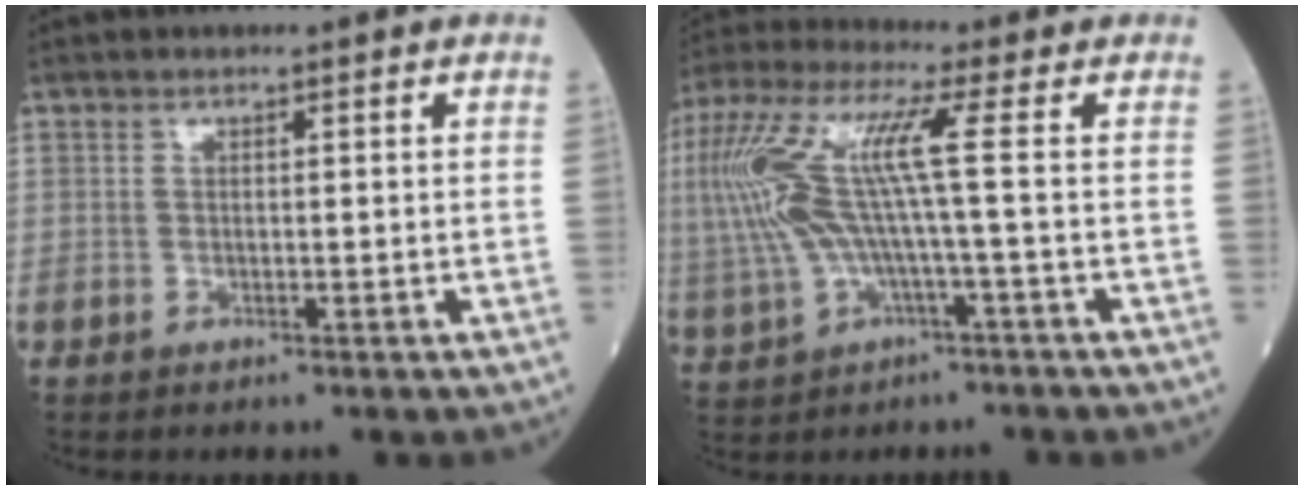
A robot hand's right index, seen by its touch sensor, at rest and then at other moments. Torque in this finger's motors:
{"motor_torque": [1.75, 0.39, 0.90, 0.21]}